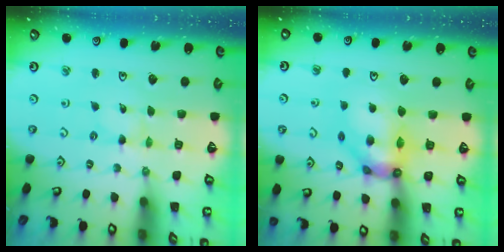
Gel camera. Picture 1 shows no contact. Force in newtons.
{"total": 12.3, "press": 12.3, "slide": 1.2}